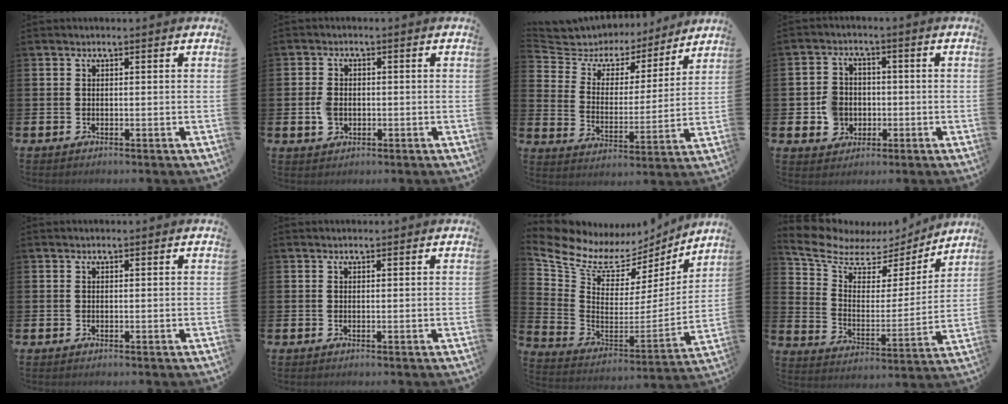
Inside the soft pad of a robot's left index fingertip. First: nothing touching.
{"total": 2.8, "force": [-0.3, 2.2, 1.7], "torque": [-0.035, 0.008, -0.007]}
{"total": 6.9, "force": [6.1, 3.2, 0.6], "torque": [-0.051, -0.050, 0.104]}
{"total": 5.1, "force": [-0.4, 4.8, 1.6], "torque": [-0.043, 0.016, -0.007]}
{"total": 0.0}
{"total": 0.5, "force": [0.5, 0.1, 0.1], "torque": [0.006, -0.002, 0.007]}
{"total": 8.8, "force": [6.9, 4.7, 2.7], "torque": [-0.103, -0.045, 0.121]}
{"total": 7.7, "force": [6.6, 3.5, 1.7], "torque": [-0.082, -0.044, 0.115]}